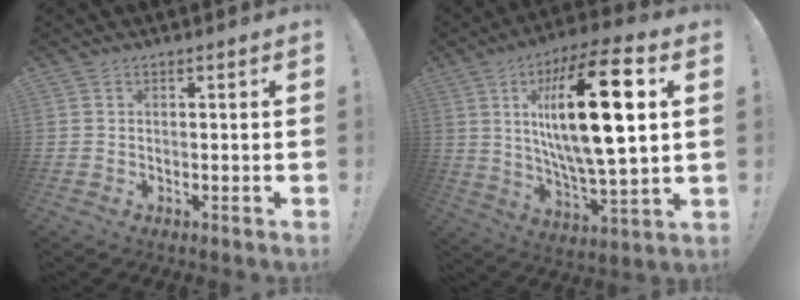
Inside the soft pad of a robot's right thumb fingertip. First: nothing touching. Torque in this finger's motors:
{"motor_torque": [2.02, 2.99, 1.43, 1.09, 0.26]}